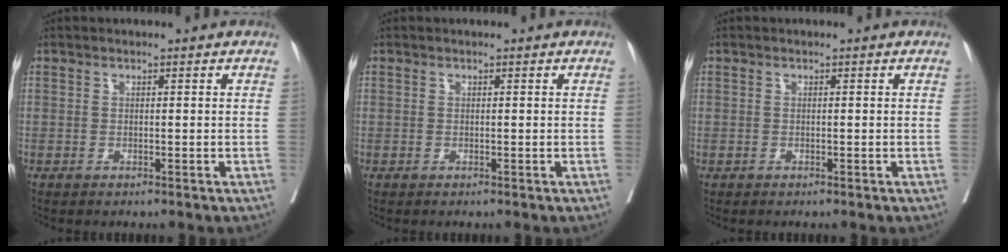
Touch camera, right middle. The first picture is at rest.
{"total": 0.0}
{"total": 0.0}